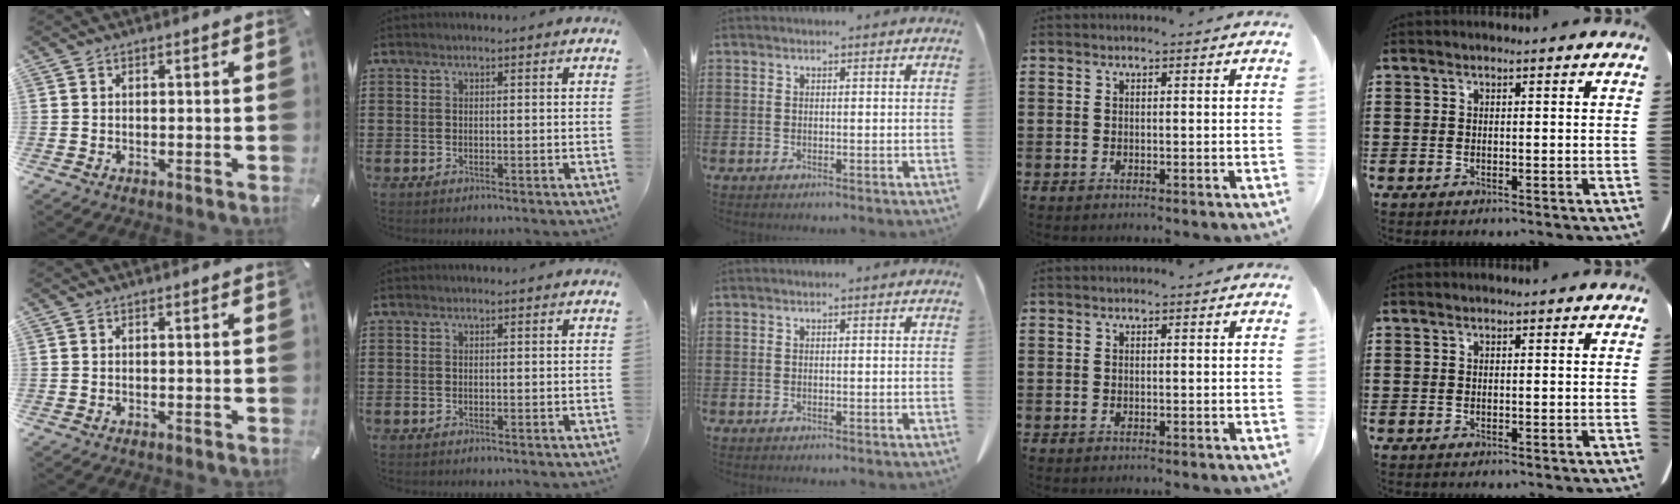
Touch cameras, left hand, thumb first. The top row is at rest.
{}